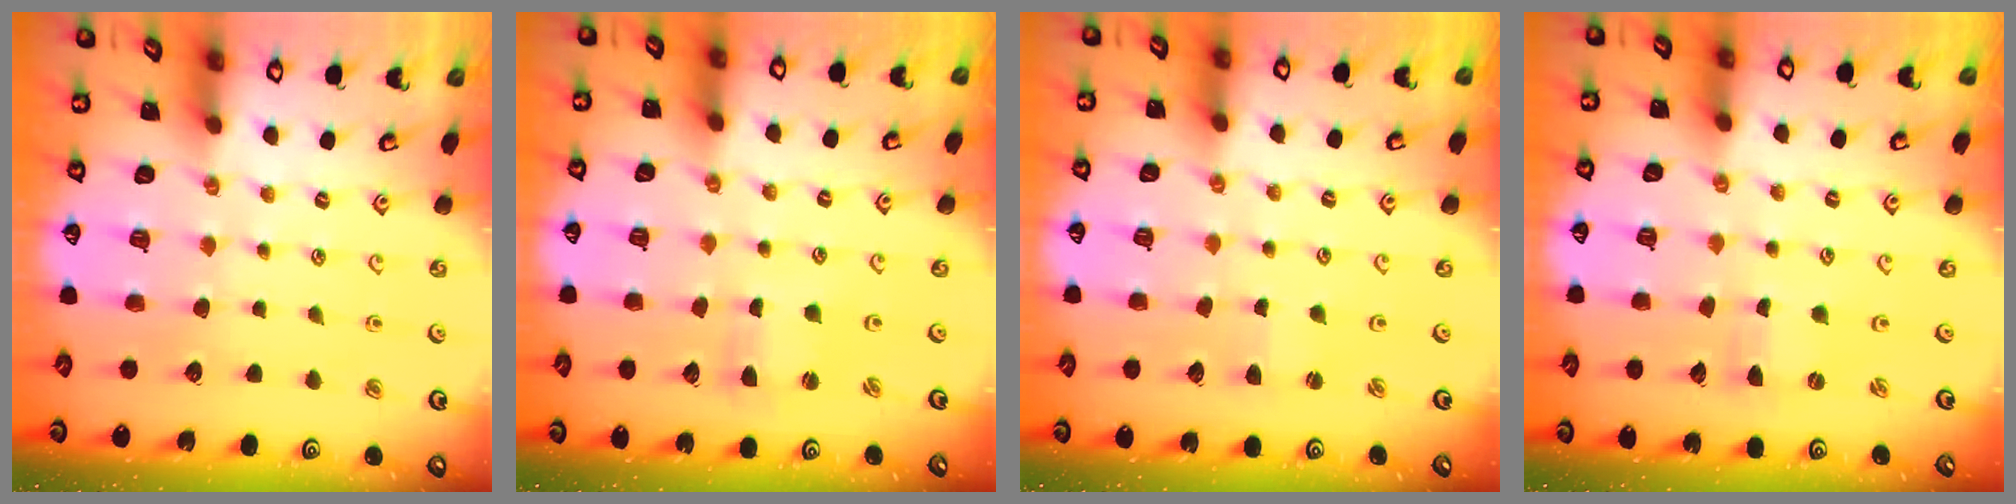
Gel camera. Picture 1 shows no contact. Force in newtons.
{"total": 1.0, "press": 1.0, "slide": 0.2}
{"total": 1.9, "press": 1.9, "slide": 0.2}
{"total": 0.0}